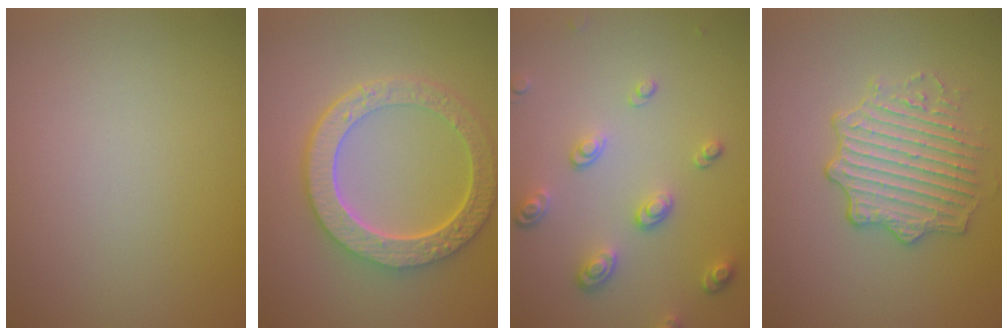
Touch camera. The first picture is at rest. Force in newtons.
{"total": 6.7, "press": 5.0, "slide": 4.5}
{"total": 3.3, "press": 2.6, "slide": 2.0}
{"total": 4.2, "press": 3.8, "slide": 1.7}